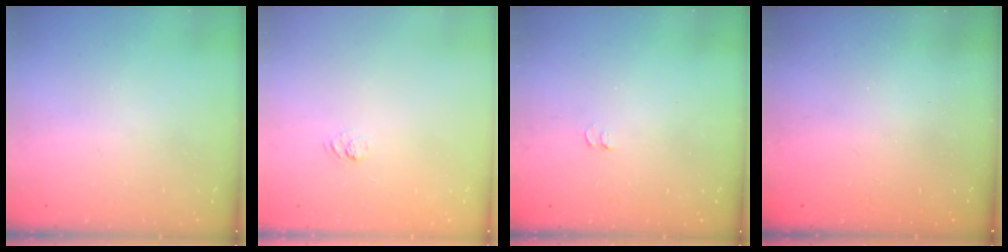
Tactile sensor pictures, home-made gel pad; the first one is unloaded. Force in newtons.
{"total": 3.2, "press": 3.0, "slide": 1.0}
{"total": 3.3, "press": 3.2, "slide": 0.7}
{"total": 2.4, "press": 2.3, "slide": 0.8}